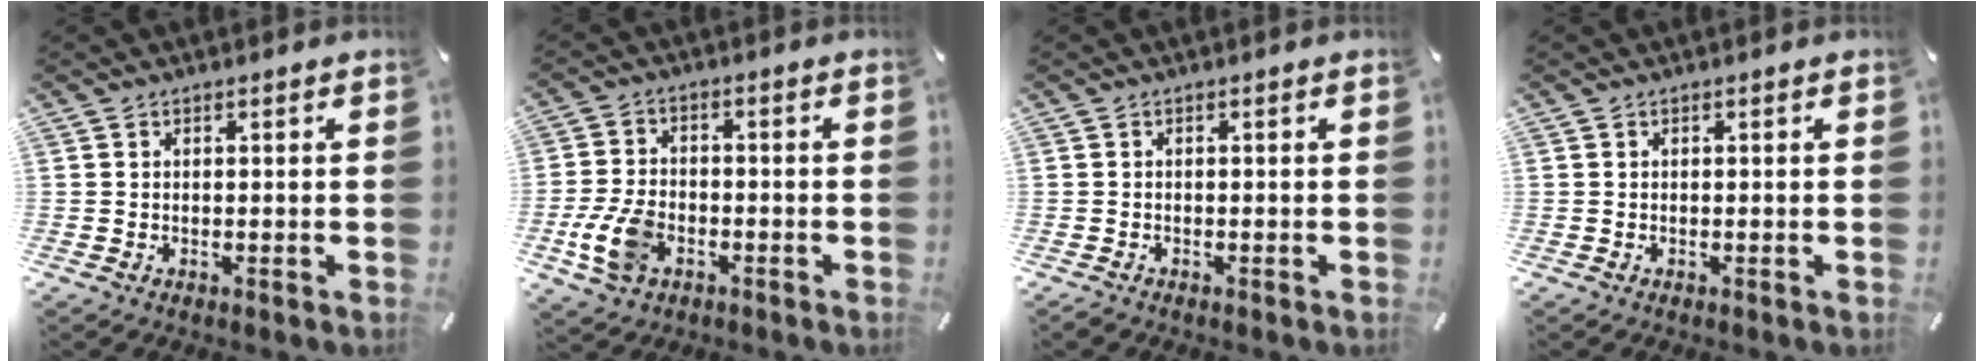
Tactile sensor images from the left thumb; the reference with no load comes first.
{"total": 9.0, "force": [-3.4, 6.0, 5.8], "torque": [-0.134, 0.007, -0.062]}
{"total": 0.7, "force": [-0.6, 0.4, 0.1], "torque": [-0.002, 0.000, -0.013]}
{"total": 0.0}